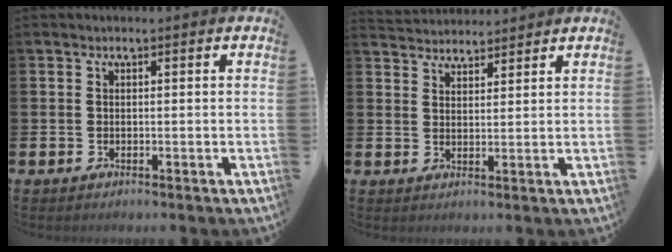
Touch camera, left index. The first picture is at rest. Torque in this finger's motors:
{"motor_torque": [0.14, -1.96, 0.09, 0.00]}